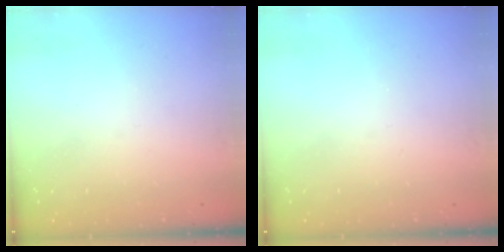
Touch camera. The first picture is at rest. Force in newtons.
{"total": 0.0}